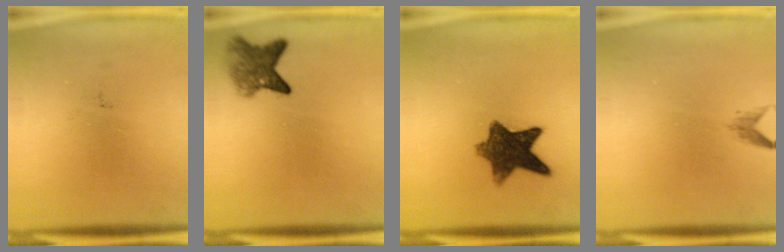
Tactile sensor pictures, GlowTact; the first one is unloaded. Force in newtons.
{"total": 4.9}
{"total": 9.3}
{"total": 1.1}